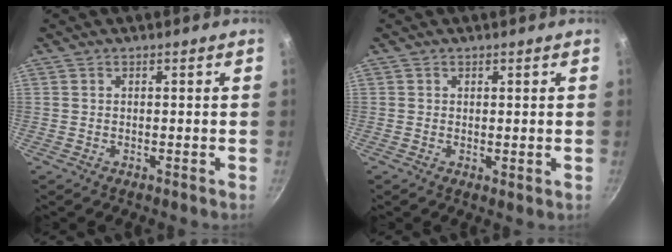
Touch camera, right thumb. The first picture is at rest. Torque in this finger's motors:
{"motor_torque": [-0.89, 0.15, -0.39, -0.08, -0.01]}